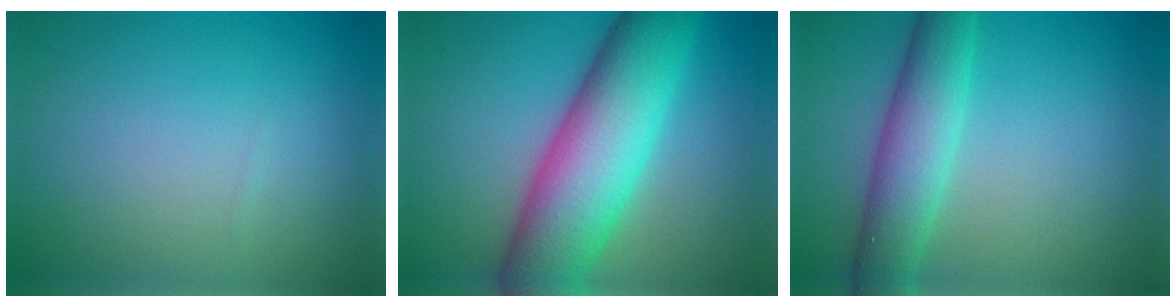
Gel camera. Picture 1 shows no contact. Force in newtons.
{"total": 11.7, "press": 11.7, "slide": 0.1}
{"total": 5.3, "press": 5.3, "slide": 0.2}